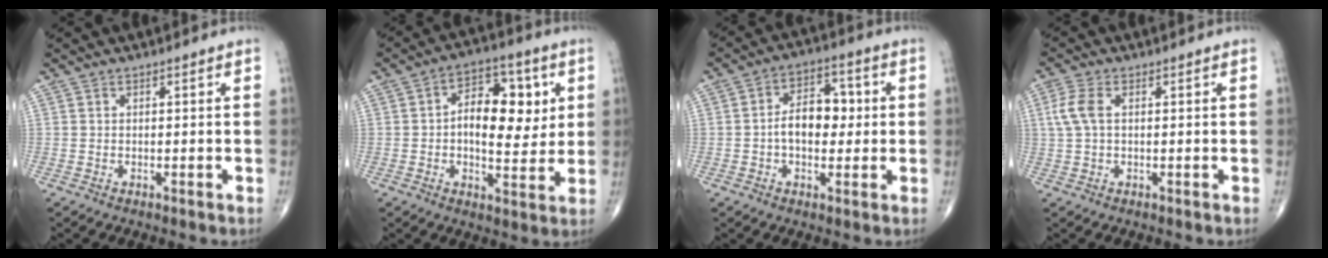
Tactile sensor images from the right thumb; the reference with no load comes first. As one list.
[{"total": 13.2, "force": [1.9, 7.6, 10.6], "torque": [-0.117, 0.006, 0.022]}, {"total": 9.1, "force": [-0.1, 5.8, 6.9], "torque": [-0.087, 0.022, -0.010]}, {"total": 4.6, "force": [0.8, 2.5, 3.8], "torque": [-0.103, 0.013, 0.013]}]